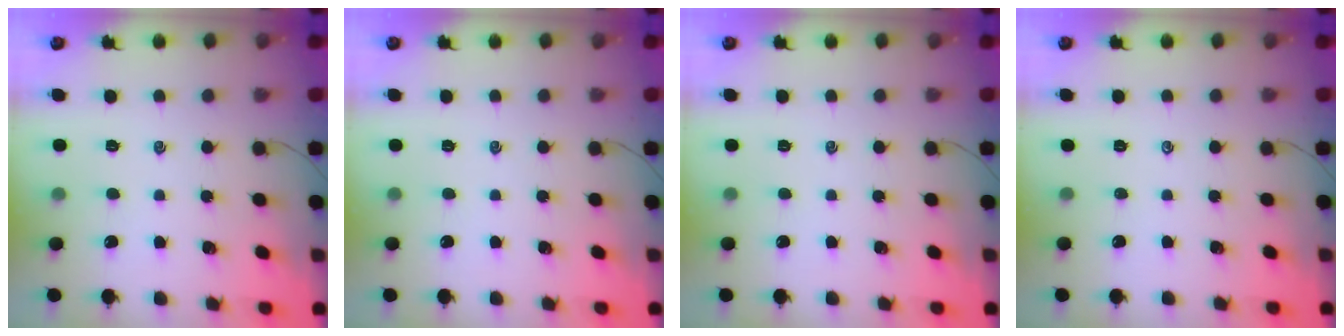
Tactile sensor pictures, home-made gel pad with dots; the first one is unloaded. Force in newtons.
{"total": 0.0}
{"total": 0.0}
{"total": 0.0}